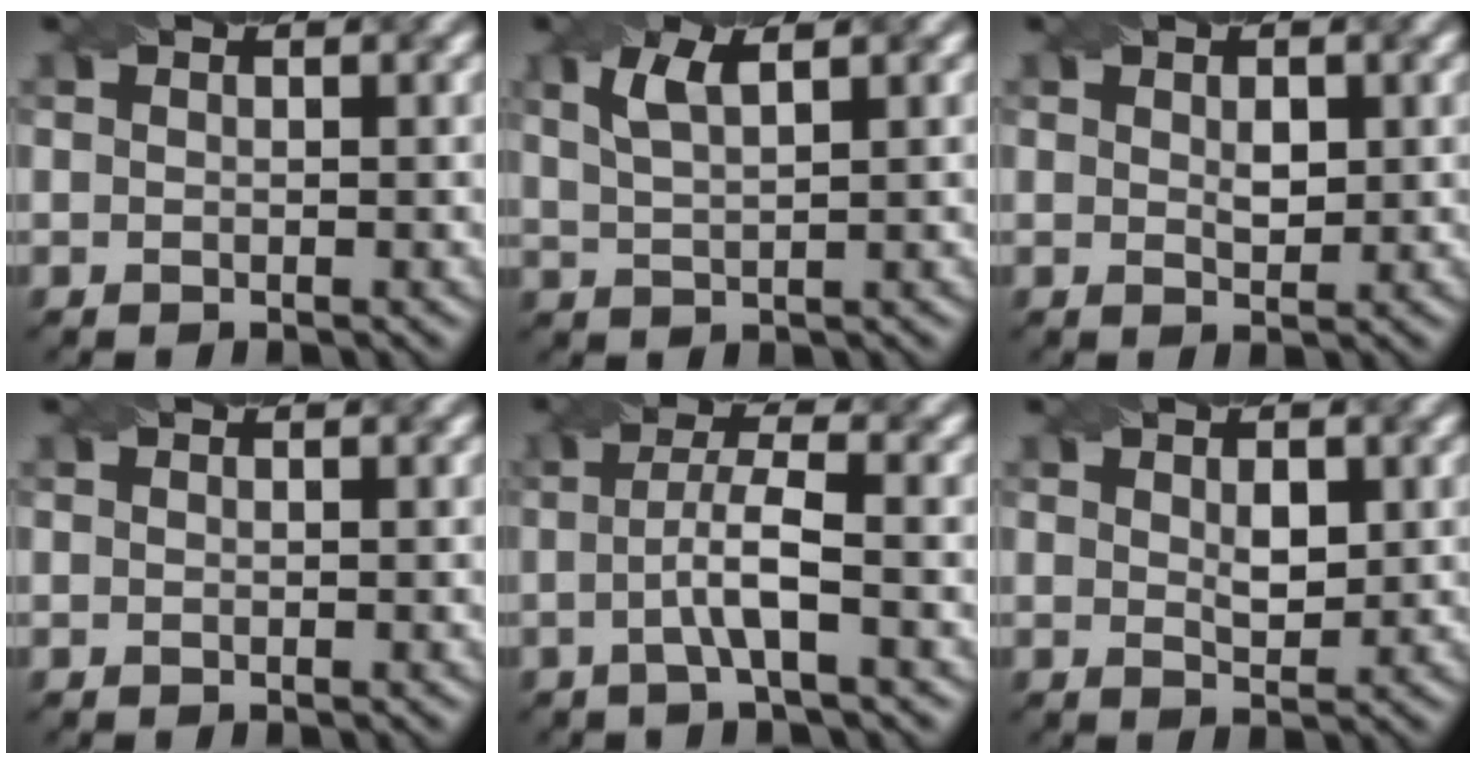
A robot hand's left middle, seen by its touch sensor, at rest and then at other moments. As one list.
[{"total": 3.0, "force": [1.5, 0.8, 2.5], "torque": [-0.051, 0.003, 0.032]}, {"total": 1.6, "force": [0.4, 0.8, 1.2], "torque": [-0.021, -0.002, 0.010]}, {"total": 0.0}, {"total": 3.6, "force": [-0.7, 0.5, 3.5], "torque": [-0.067, 0.003, -0.015]}, {"total": 2.1, "force": [0.6, 1.1, 1.7], "torque": [-0.028, -0.003, 0.014]}]